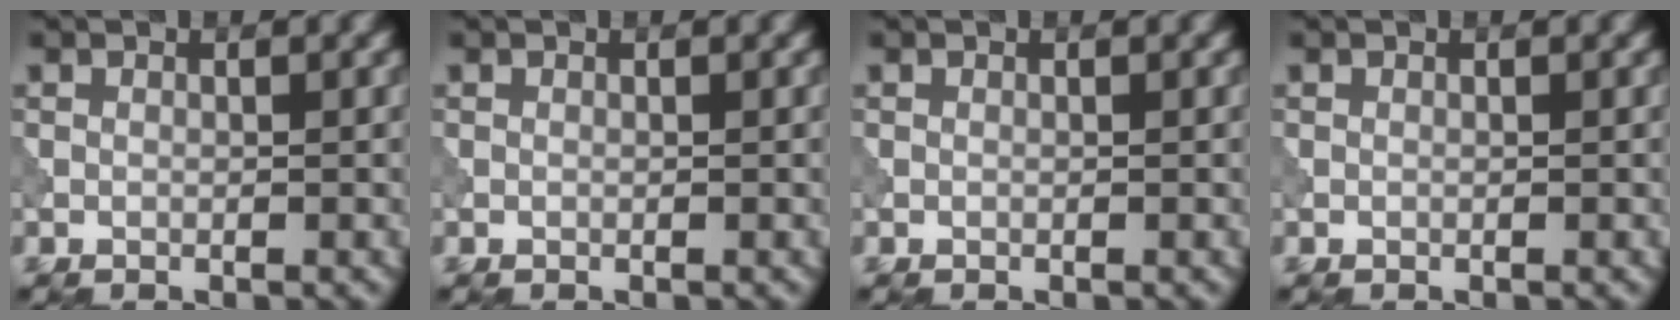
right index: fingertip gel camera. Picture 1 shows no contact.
{"total": 0.0}
{"total": 0.0}
{"total": 0.0}